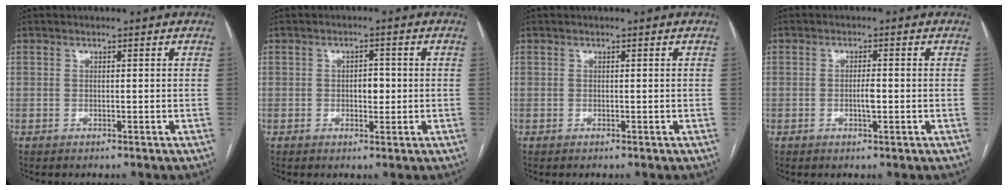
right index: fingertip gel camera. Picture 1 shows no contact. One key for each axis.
{"total": 2.5, "fx": -0.2, "fy": 1.4, "fz": 2.1, "tx": -0.029, "ty": 0.004, "tz": -0.001}
{"total": 0.0}
{"total": 2.2, "fx": -0.4, "fy": 0.5, "fz": 2.1, "tx": -0.041, "ty": 0.000, "tz": -0.007}